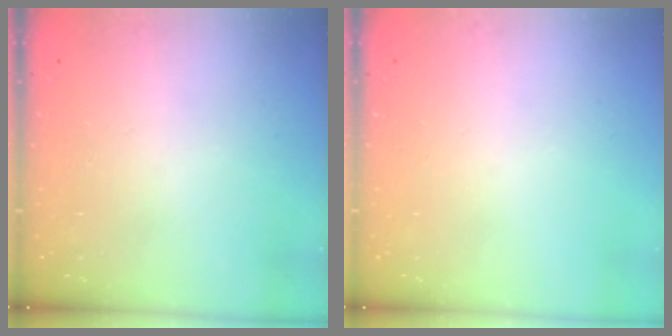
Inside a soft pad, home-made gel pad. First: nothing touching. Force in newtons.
{"total": 0.0}